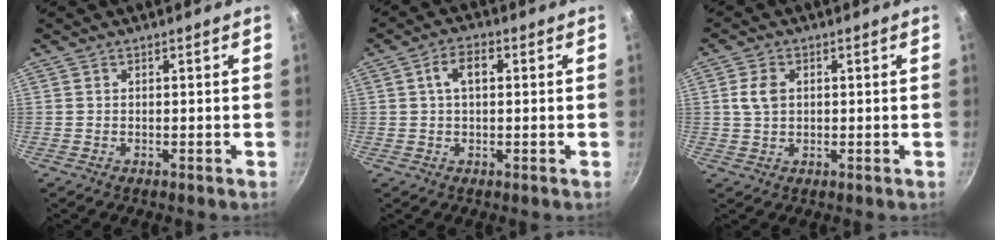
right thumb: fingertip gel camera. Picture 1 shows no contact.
{"total": 5.0, "force": [1.0, 2.8, 4.1], "torque": [-0.065, 0.013, 0.012]}
{"total": 4.4, "force": [0.7, 3.1, 3.0], "torque": [-0.050, 0.005, 0.010]}